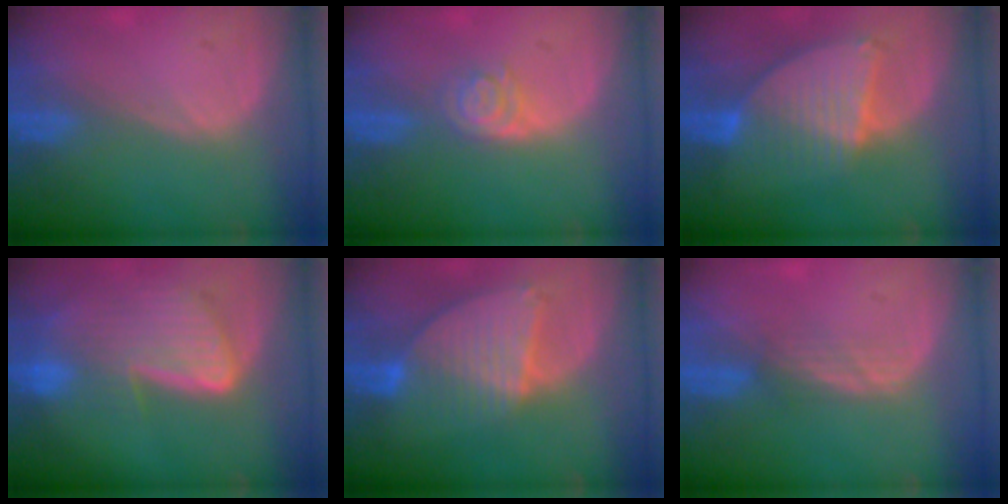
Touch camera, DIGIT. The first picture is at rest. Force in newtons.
{"total": 4.1, "press": 3.6, "slide": 1.9}
{"total": 8.5, "press": 7.5, "slide": 4.1}
{"total": 9.2, "press": 8.0, "slide": 4.7}
{"total": 8.6, "press": 7.5, "slide": 4.2}
{"total": 2.5, "press": 2.3, "slide": 0.9}